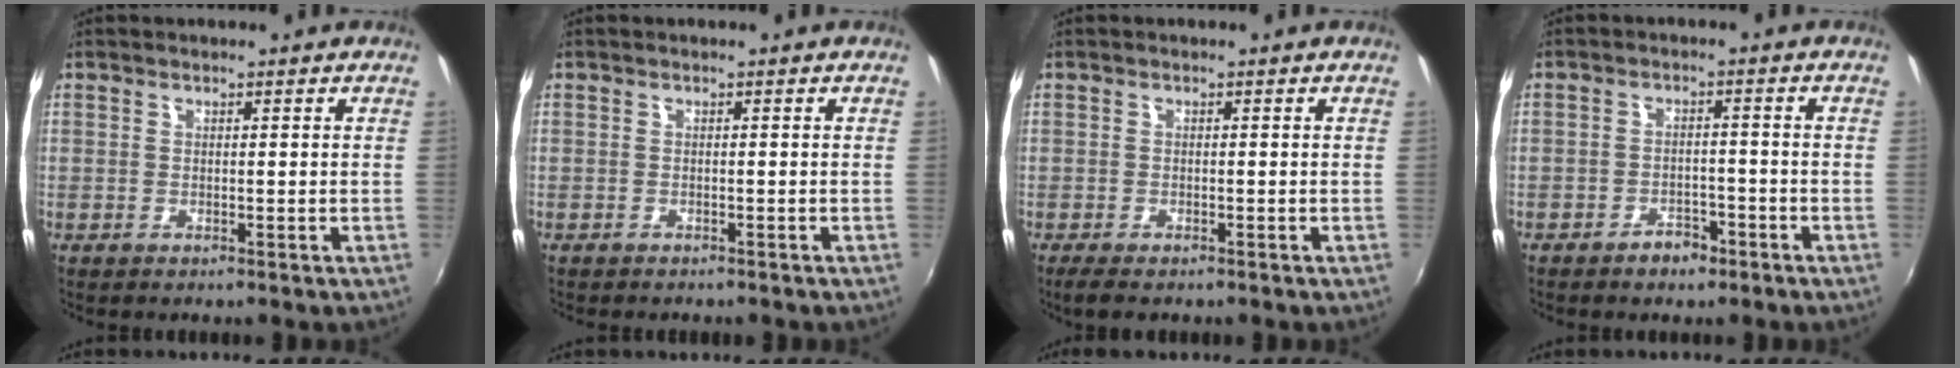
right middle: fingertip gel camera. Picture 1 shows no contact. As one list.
[{"total": 1.1, "force": [-1.0, 0.3, 0.3], "torque": [-0.010, -0.003, -0.014]}, {"total": 3.2, "force": [-2.4, 1.0, 1.9], "torque": [-0.042, -0.014, -0.041]}, {"total": 3.6, "force": [-2.7, 1.9, 1.5], "torque": [-0.034, 0.006, -0.034]}]